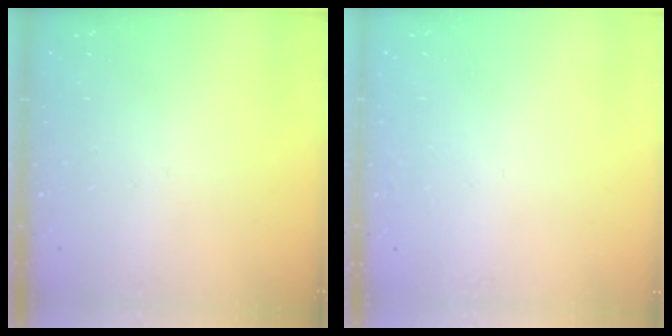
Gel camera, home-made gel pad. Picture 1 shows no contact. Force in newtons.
{"total": 1.6, "press": 1.6, "slide": 0.1}